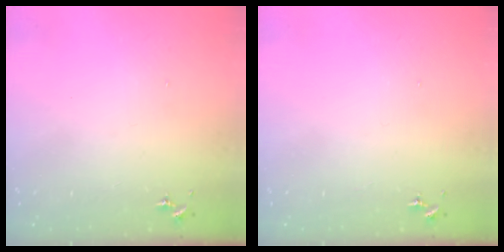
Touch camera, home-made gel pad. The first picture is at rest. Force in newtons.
{"total": 0.0}